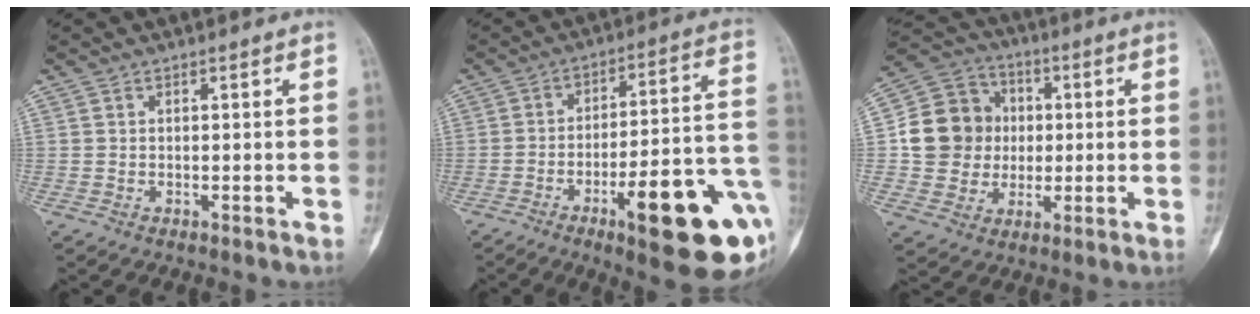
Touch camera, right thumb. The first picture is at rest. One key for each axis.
{"total": 21.6, "fx": -8.1, "fy": 5.4, "fz": 19.3, "tx": -0.207, "ty": 0.035, "tz": -0.106}
{"total": 14.3, "fx": 0.8, "fy": 13.1, "fz": 5.8, "tx": -0.074, "ty": 0.023, "tz": 0.017}